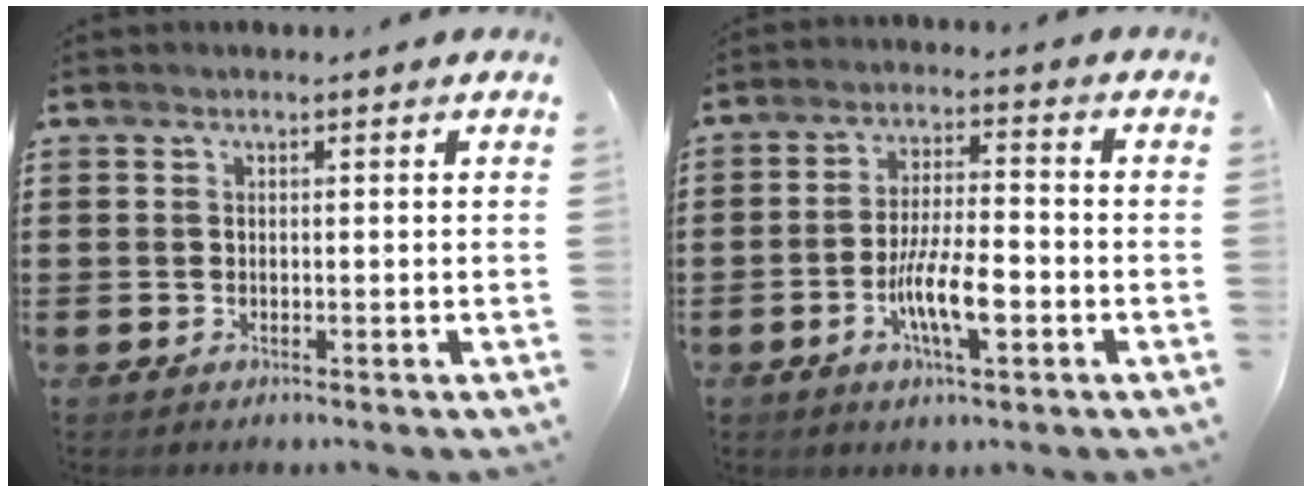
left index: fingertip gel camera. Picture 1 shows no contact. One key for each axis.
{"total": 8.4, "fx": -3.0, "fy": 2.4, "fz": 7.5, "tx": -0.148, "ty": -0.003, "tz": -0.057}